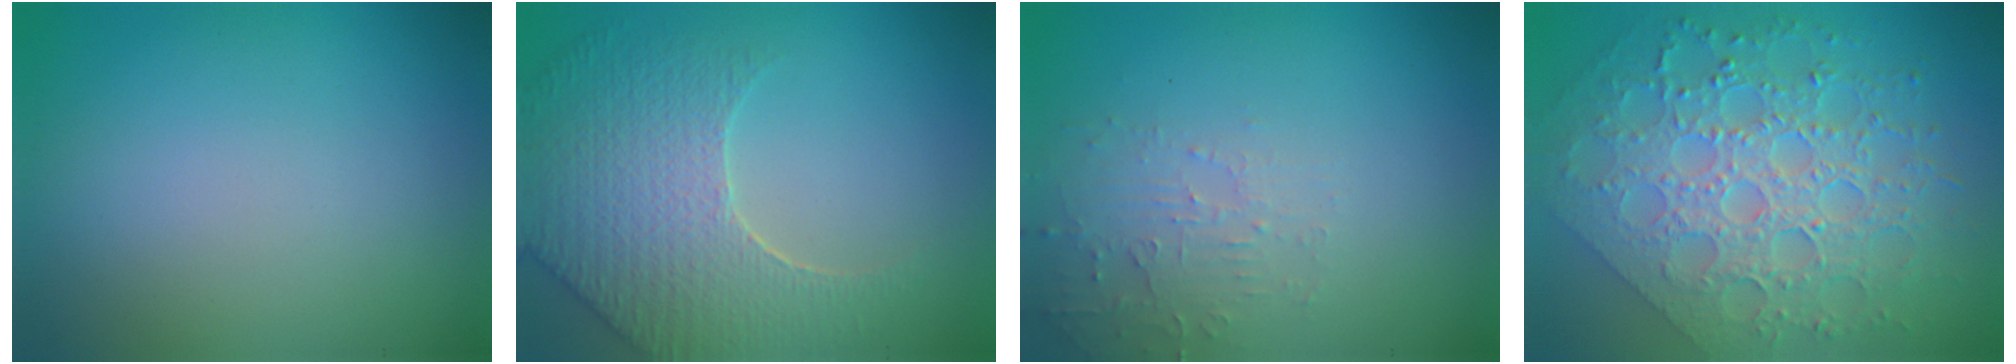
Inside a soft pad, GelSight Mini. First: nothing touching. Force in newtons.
{"total": 6.5, "press": 5.3, "slide": 3.7}
{"total": 2.4, "press": 2.3, "slide": 0.6}
{"total": 8.1, "press": 6.5, "slide": 4.9}